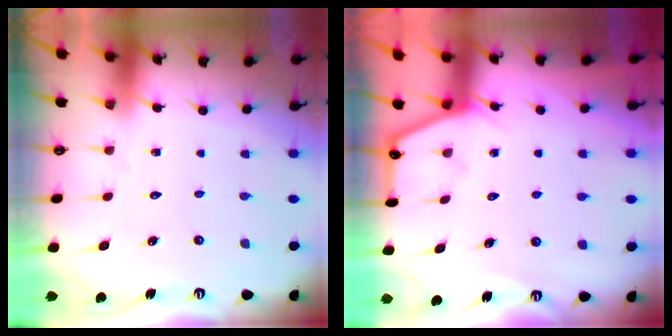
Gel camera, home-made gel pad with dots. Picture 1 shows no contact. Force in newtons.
{"total": 5.0, "press": 5.0, "slide": 0.3}